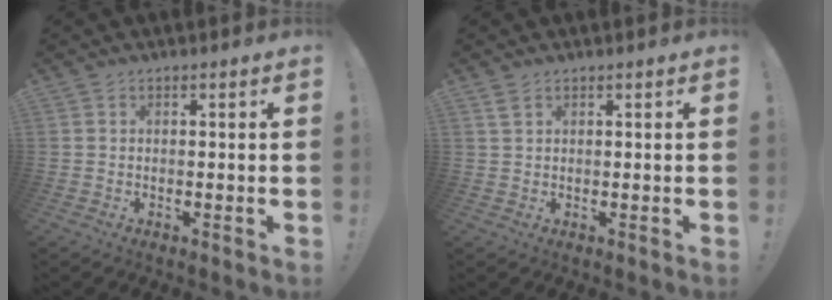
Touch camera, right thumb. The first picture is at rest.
{"total": 1.9, "force": [1.3, 0.7, 1.1], "torque": [-0.018, -0.002, 0.024]}